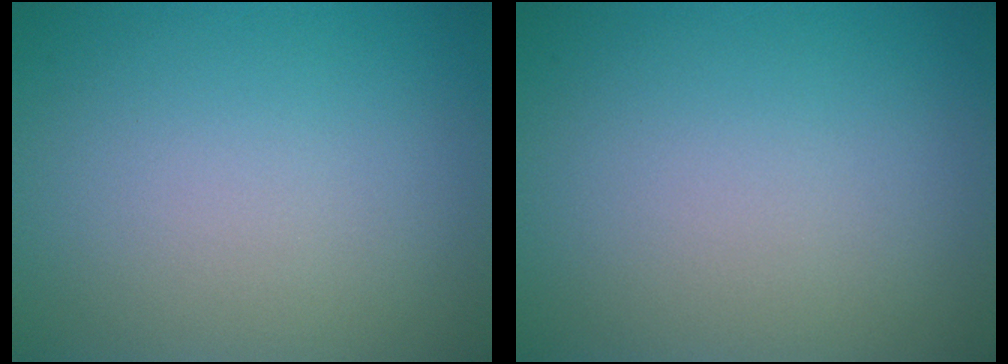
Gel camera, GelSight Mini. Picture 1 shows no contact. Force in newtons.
{"total": 0.0}